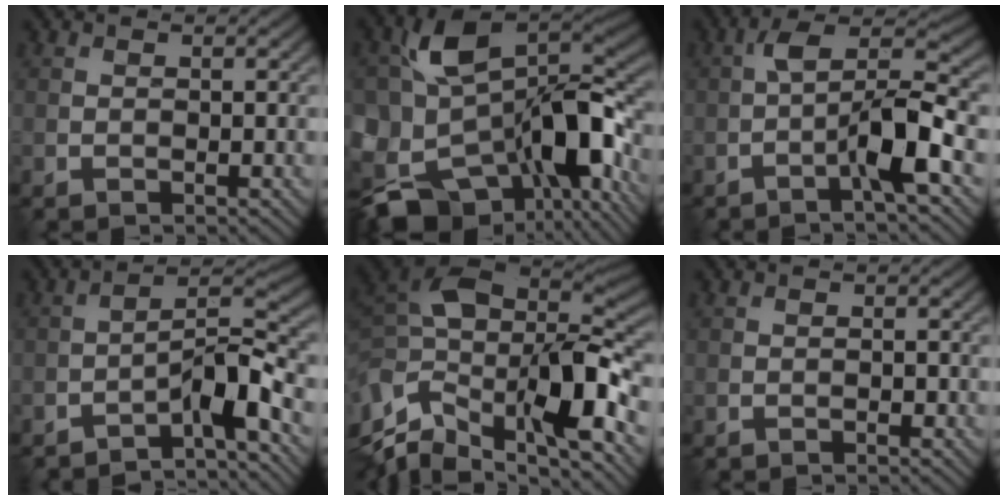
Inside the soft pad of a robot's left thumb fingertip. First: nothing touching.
{"total": 17.1, "force": [-3.4, 10.3, 13.2], "torque": [-0.261, -0.015, -0.048]}
{"total": 8.0, "force": [-2.7, 2.1, 7.2], "torque": [-0.123, 0.025, -0.062]}
{"total": 7.2, "force": [-5.0, 1.5, 5.0], "torque": [-0.076, 0.019, -0.094]}
{"total": 17.1, "force": [-3.1, 9.1, 14.1], "torque": [-0.294, -0.032, -0.040]}
{"total": 0.6, "force": [-0.4, 0.3, 0.4], "torque": [-0.003, 0.000, -0.006]}